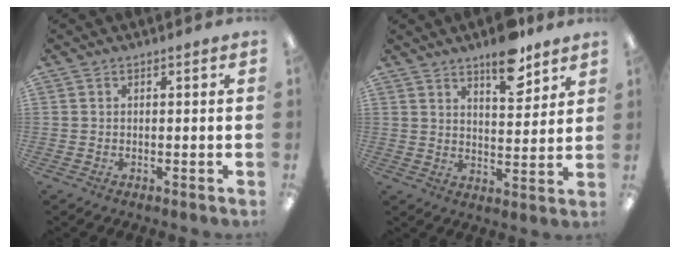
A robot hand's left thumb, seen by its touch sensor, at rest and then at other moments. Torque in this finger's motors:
{"motor_torque": [0.51, -0.11, 0.55, -0.65, 0.04]}